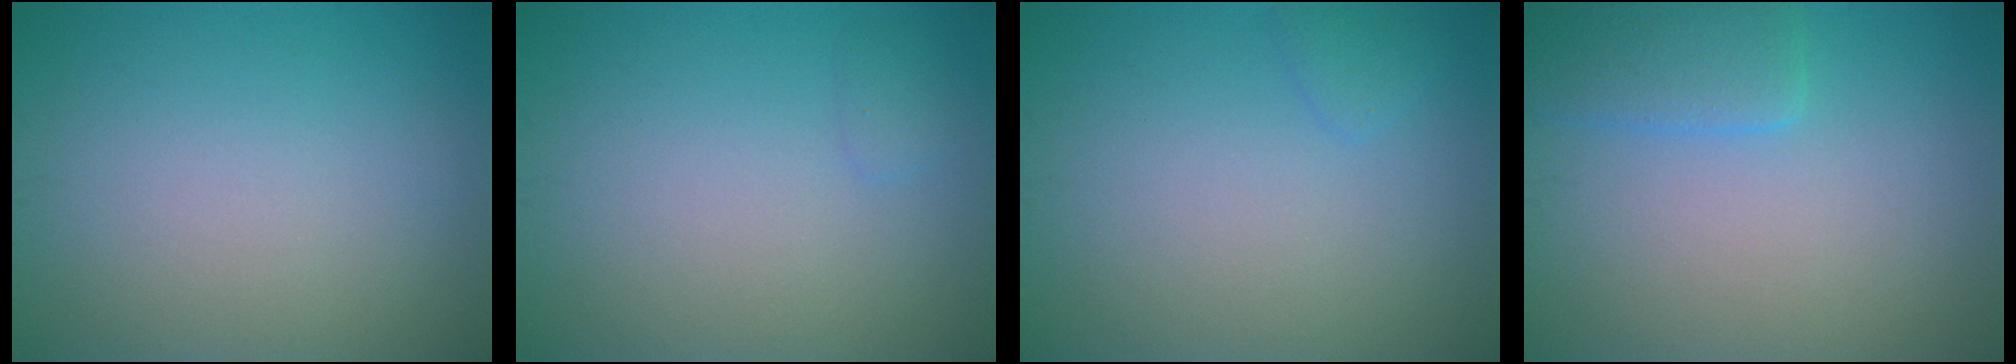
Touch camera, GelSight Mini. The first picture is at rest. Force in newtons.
{"total": 0.6, "press": 0.6, "slide": 0.1}
{"total": 0.9, "press": 0.9, "slide": 0.1}
{"total": 3.0, "press": 3.0, "slide": 0.2}